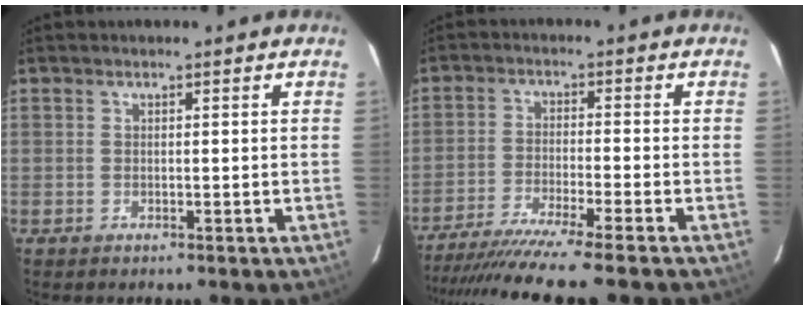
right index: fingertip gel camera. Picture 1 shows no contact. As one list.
[{"total": 13.7, "force": [-11.7, -1.9, 6.9], "torque": [-0.092, -0.038, -0.183]}]